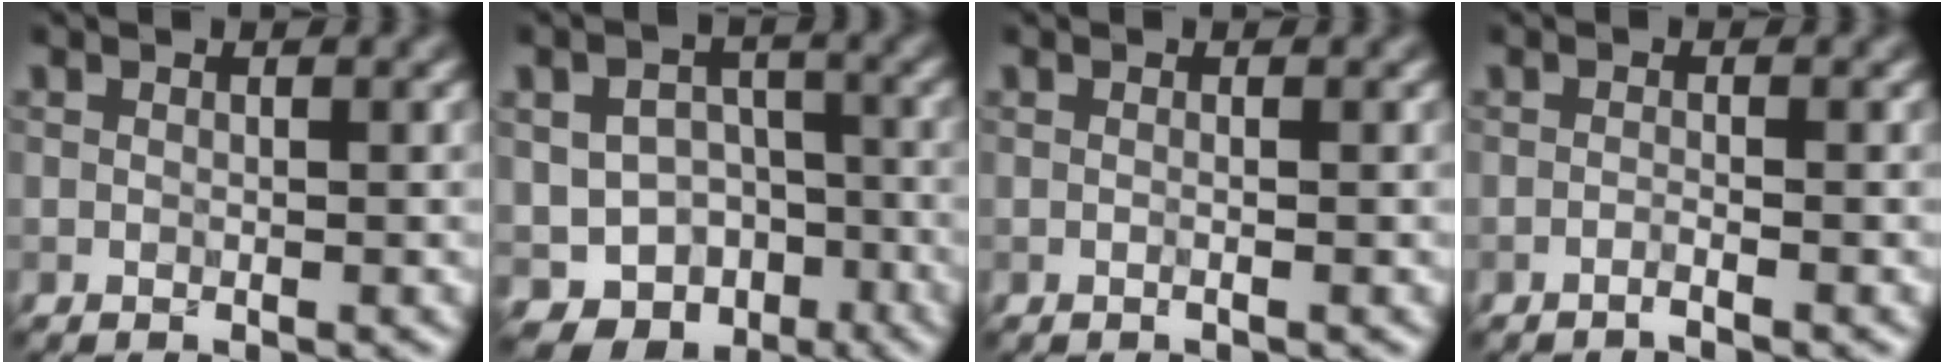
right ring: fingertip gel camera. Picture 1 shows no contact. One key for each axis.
{"total": 8.8, "fx": -4.3, "fy": 6.9, "fz": 3.2, "tx": -0.029, "ty": -0.014, "tz": -0.059}
{"total": 0.9, "fx": 0.1, "fy": 0.4, "fz": 0.8, "tx": 0.002, "ty": -0.013, "tz": -0.011}
{"total": 0.9, "fx": -0.7, "fy": 0.1, "fz": 0.7, "tx": -0.006, "ty": -0.001, "tz": -0.020}